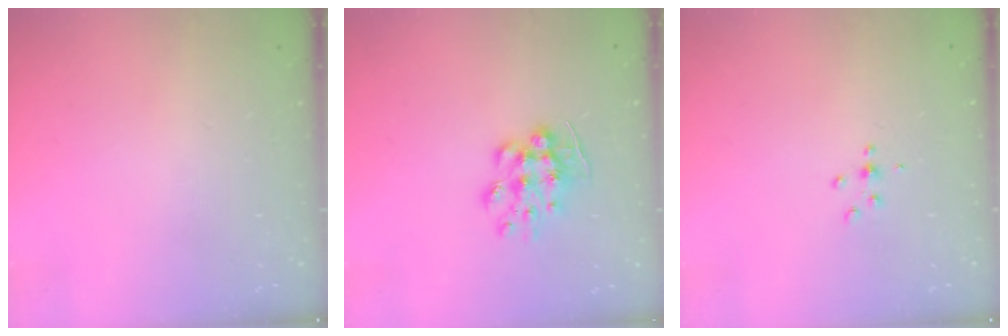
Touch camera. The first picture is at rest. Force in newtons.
{"total": 8.7, "press": 8.6, "slide": 0.6}
{"total": 4.6, "press": 4.3, "slide": 1.5}